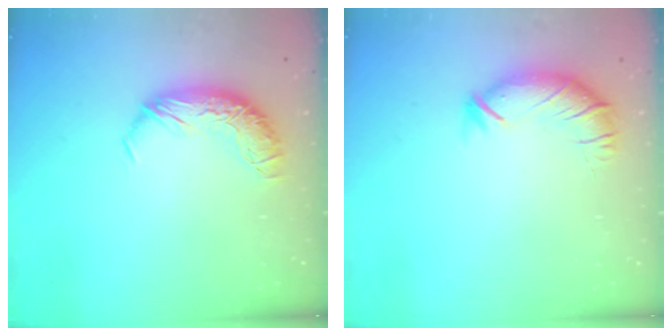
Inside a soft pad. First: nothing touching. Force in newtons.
{"total": 3.2, "press": 2.5, "slide": 2.0}